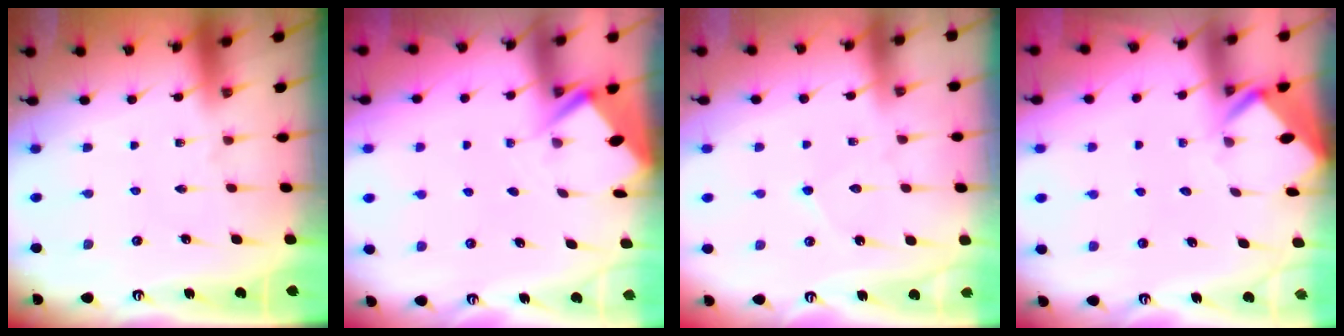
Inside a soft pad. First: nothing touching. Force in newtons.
{"total": 3.0, "press": 2.9, "slide": 0.4}
{"total": 4.0, "press": 4.0, "slide": 0.4}
{"total": 4.0, "press": 4.0, "slide": 0.3}